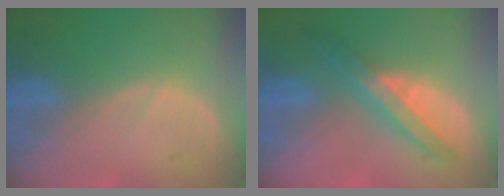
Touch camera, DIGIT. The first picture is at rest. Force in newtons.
{"total": 7.2, "press": 6.1, "slide": 3.8}